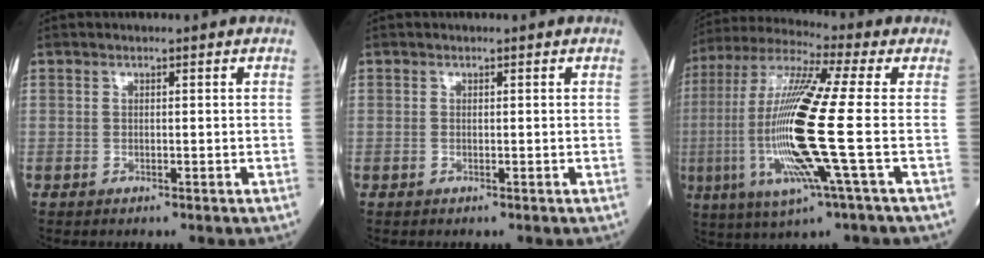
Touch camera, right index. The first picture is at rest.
{"total": 0.0}
{"total": 18.2, "force": [-2.7, -0.2, 18.0], "torque": [-0.384, -0.009, -0.061]}